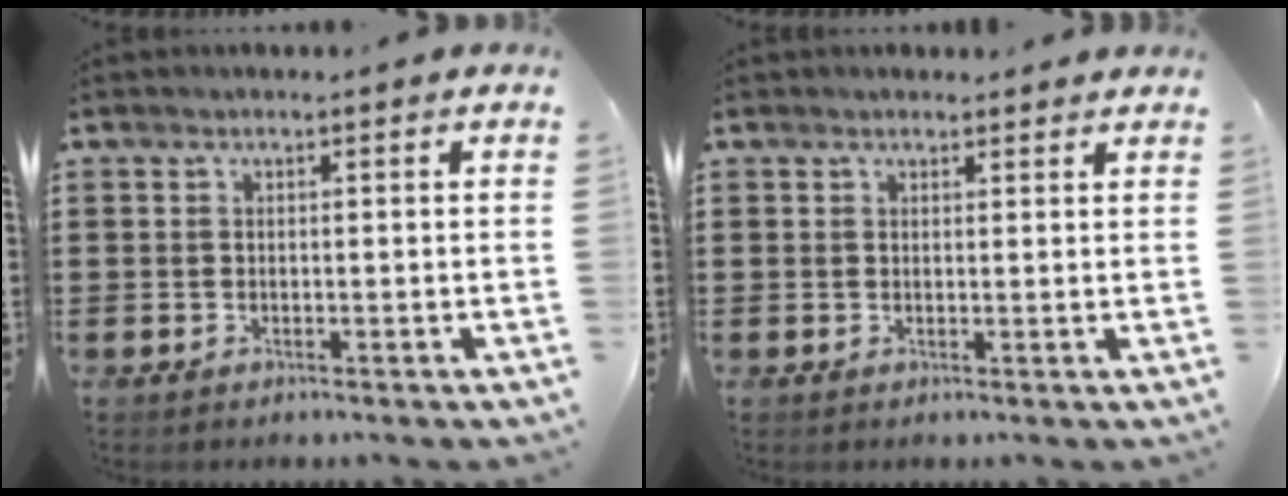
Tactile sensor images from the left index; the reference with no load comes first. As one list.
[{"total": 1.4, "force": [1.3, 0.6, 0.0], "torque": [-0.004, 0.003, 0.026]}]